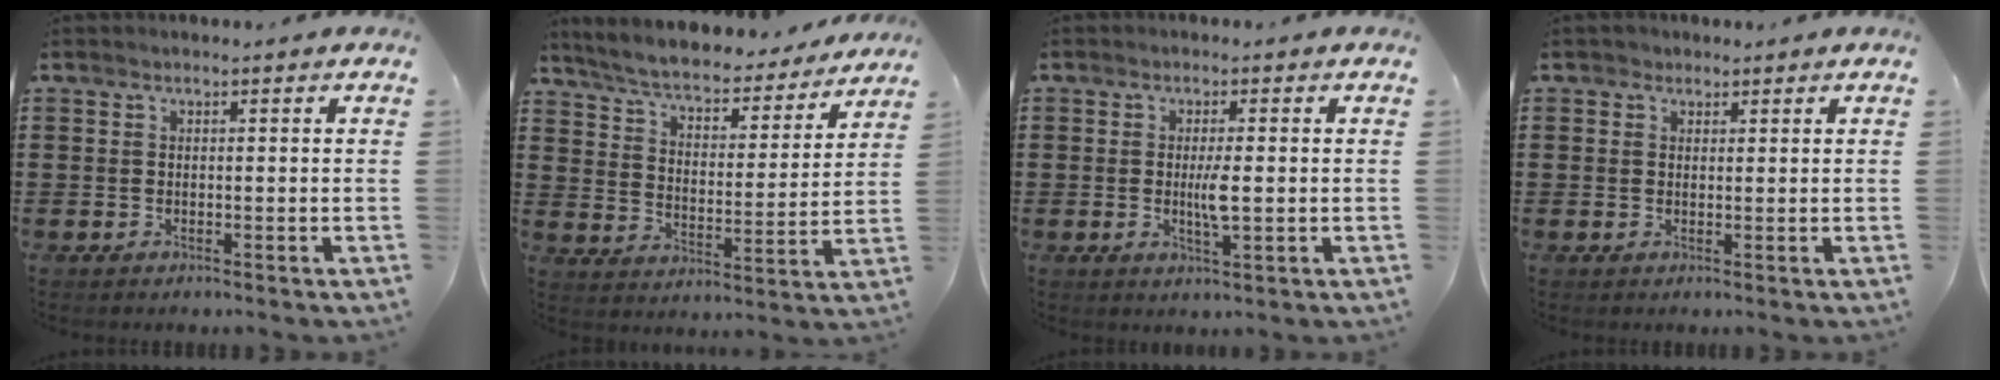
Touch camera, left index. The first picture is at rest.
{"total": 5.5, "force": [5.2, 0.5, 1.7], "torque": [-0.058, -0.038, 0.085]}
{"total": 3.4, "force": [0.0, 0.5, 3.4], "torque": [-0.069, -0.004, -0.005]}
{"total": 1.2, "force": [0.9, 0.8, 0.0], "torque": [-0.003, 0.006, 0.017]}